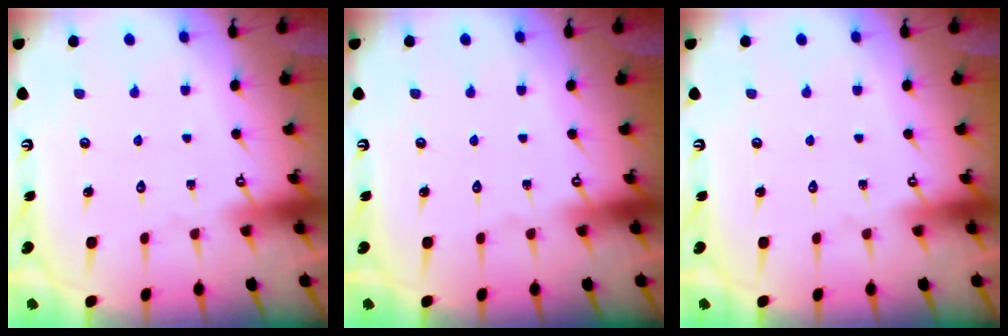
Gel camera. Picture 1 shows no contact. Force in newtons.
{"total": 0.0}
{"total": 0.0}